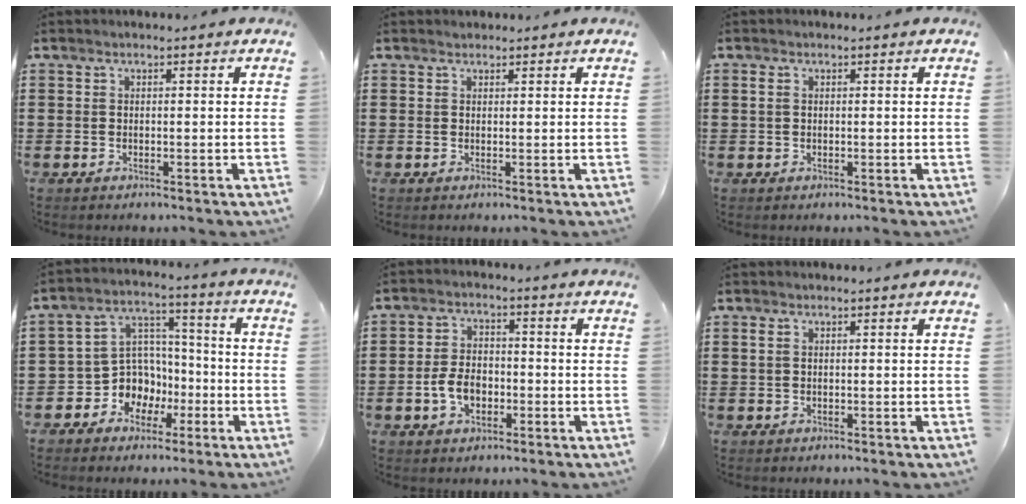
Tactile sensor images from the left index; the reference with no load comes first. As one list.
[{"total": 0.7, "force": [0.7, 0.4, 0.0], "torque": [-0.002, 0.000, 0.014]}, {"total": 1.2, "force": [0.2, 0.7, 0.9], "torque": [-0.028, 0.002, 0.001]}, {"total": 7.9, "force": [-2.5, 7.2, 1.8], "torque": [-0.068, 0.004, -0.043]}, {"total": 5.3, "force": [-1.6, 3.3, 3.8], "torque": [-0.089, 0.001, -0.034]}, {"total": 1.0, "force": [0.3, 0.5, 0.7], "torque": [-0.017, 0.004, 0.005]}]